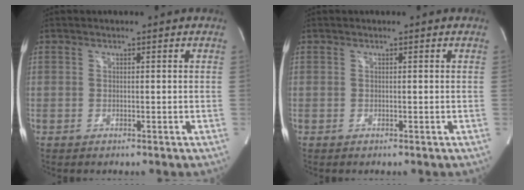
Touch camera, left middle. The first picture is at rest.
{"total": 0.0}